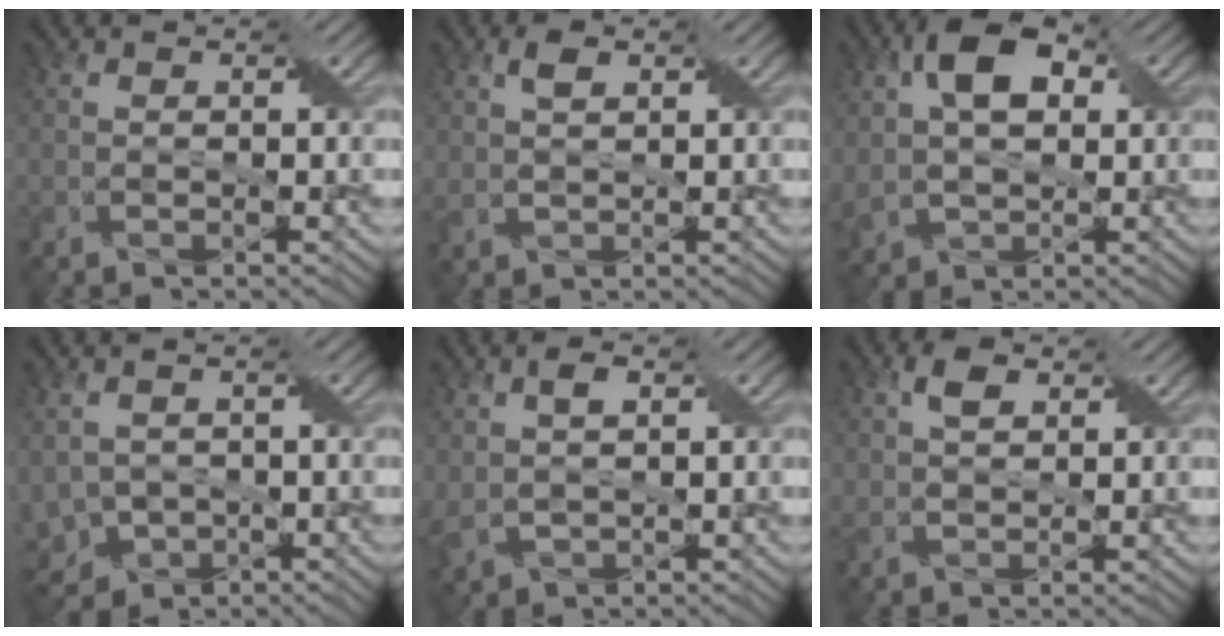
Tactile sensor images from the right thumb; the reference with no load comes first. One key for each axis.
{"total": 3.1, "fx": 1.4, "fy": 1.7, "fz": 2.2, "tx": -0.052, "ty": 0.004, "tz": 0.024}
{"total": 11.1, "fx": 2.5, "fy": 7.5, "fz": 7.8, "tx": -0.179, "ty": 0.006, "tz": 0.036}
{"total": 6.1, "fx": -2.5, "fy": 4.2, "fz": 3.7, "tx": -0.089, "ty": -0.017, "tz": -0.048}
{"total": 4.5, "fx": 1.0, "fy": 2.9, "fz": 3.3, "tx": -0.080, "ty": 0.000, "tz": 0.017}
{"total": 3.7, "fx": 1.6, "fy": 2.2, "fz": 2.4, "tx": -0.053, "ty": 0.004, "tz": 0.026}